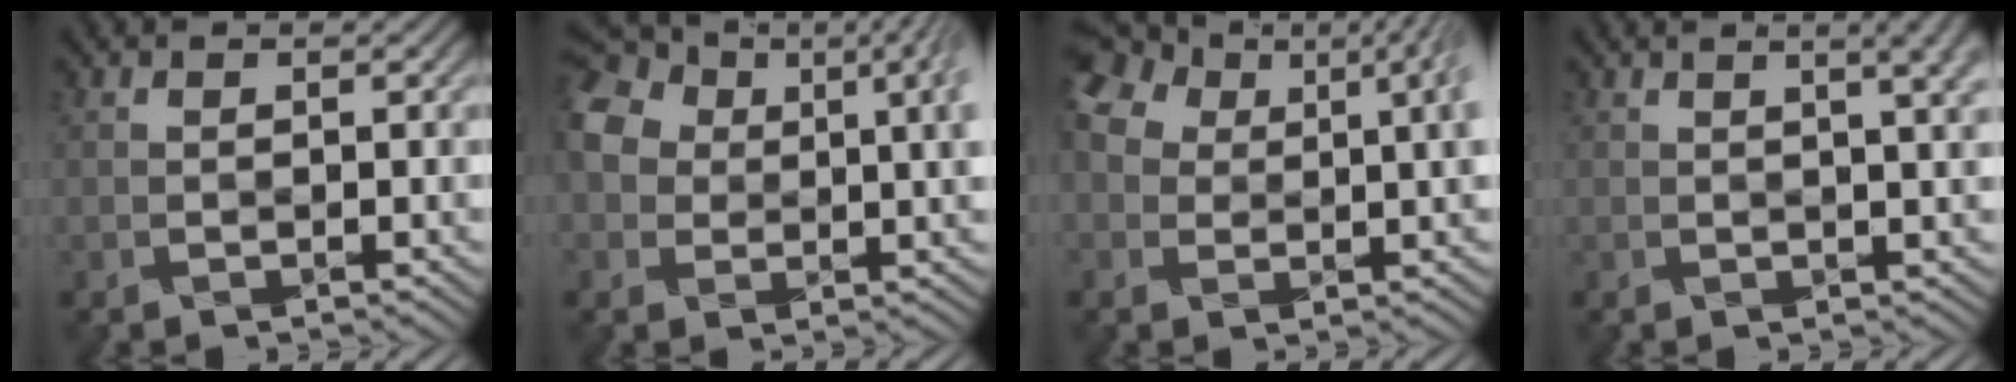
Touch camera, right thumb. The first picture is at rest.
{"total": 12.3, "force": [2.5, 8.7, 8.4], "torque": [-0.169, -0.010, 0.057]}
{"total": 11.1, "force": [2.9, 7.3, 7.8], "torque": [-0.154, 0.003, 0.062]}
{"total": 7.0, "force": [2.8, 2.1, 6.1], "torque": [-0.053, 0.024, 0.021]}